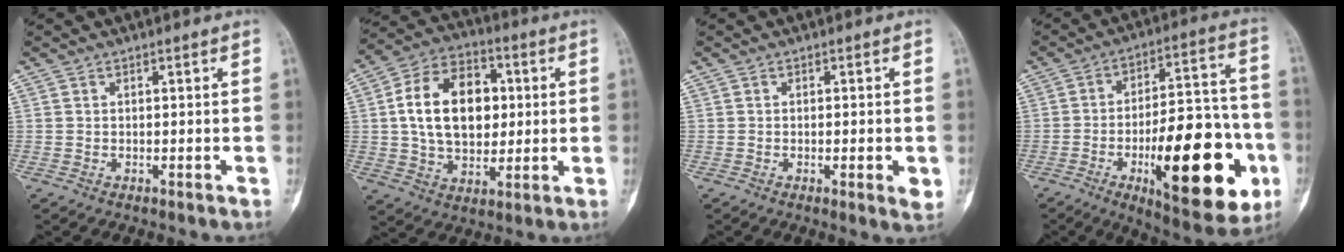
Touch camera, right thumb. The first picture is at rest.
{"total": 17.5, "force": [2.3, 11.8, 12.7], "torque": [-0.182, 0.012, 0.037]}
{"total": 3.7, "force": [-0.7, 0.9, 3.5], "torque": [-0.051, -0.008, -0.010]}
{"total": 27.0, "force": [-8.7, 10.2, 23.4], "torque": [-0.306, 0.025, -0.114]}